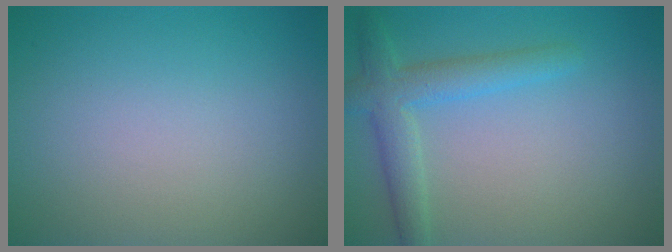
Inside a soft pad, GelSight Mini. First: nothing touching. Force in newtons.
{"total": 3.5, "press": 3.5, "slide": 0.2}